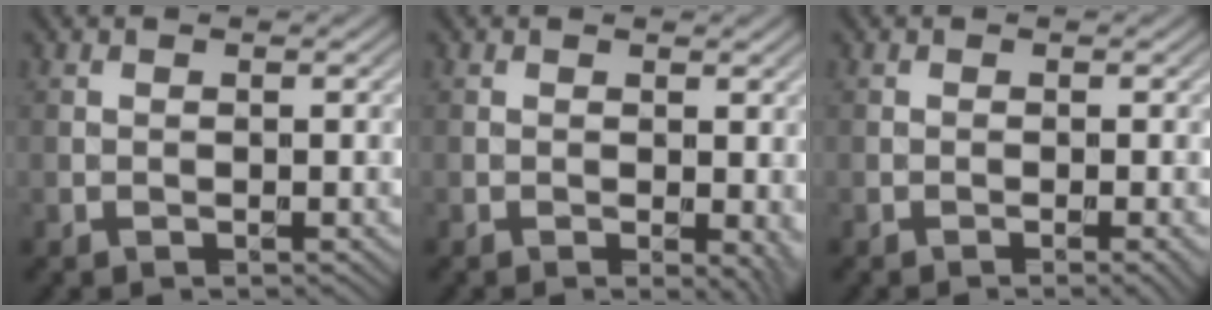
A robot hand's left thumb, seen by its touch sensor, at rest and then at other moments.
{"total": 2.6, "force": [-0.1, 1.1, 2.3], "torque": [-0.026, -0.005, -0.001]}
{"total": 1.5, "force": [-0.6, 0.1, 1.4], "torque": [-0.019, 0.000, -0.010]}